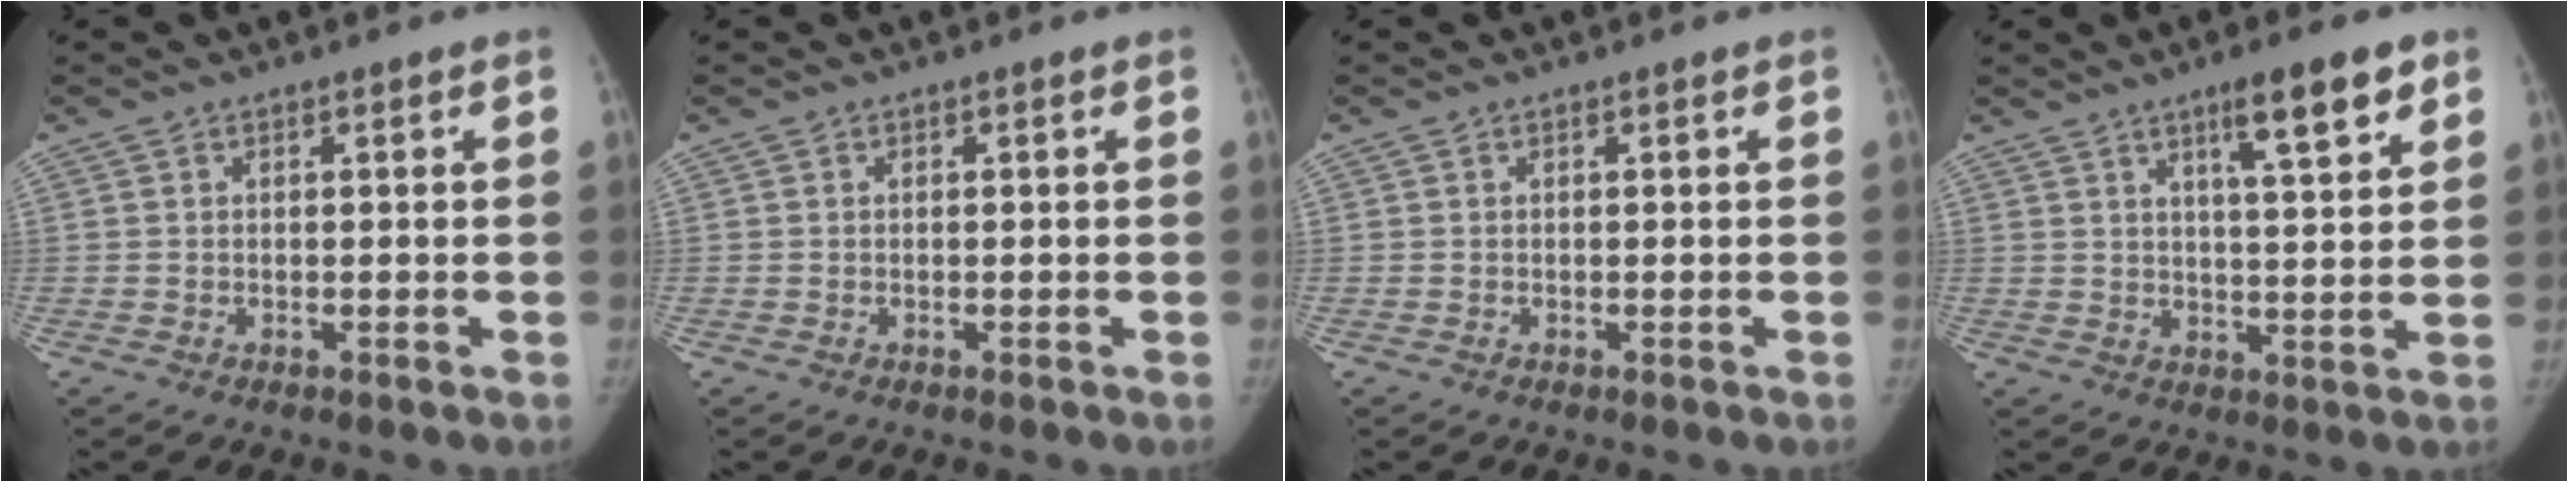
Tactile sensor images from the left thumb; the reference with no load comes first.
{"total": 0.0}
{"total": 0.0}
{"total": 9.3, "force": [5.5, 1.8, 7.3], "torque": [-0.100, -0.027, 0.083]}